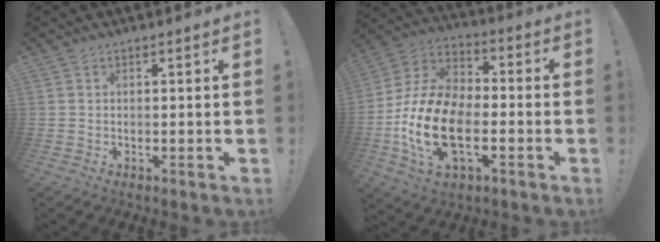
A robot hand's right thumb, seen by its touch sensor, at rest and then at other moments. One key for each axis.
{"total": 20.8, "fx": -6.5, "fy": 12.3, "fz": 15.4, "tx": -0.312, "ty": 0.035, "tz": -0.103}